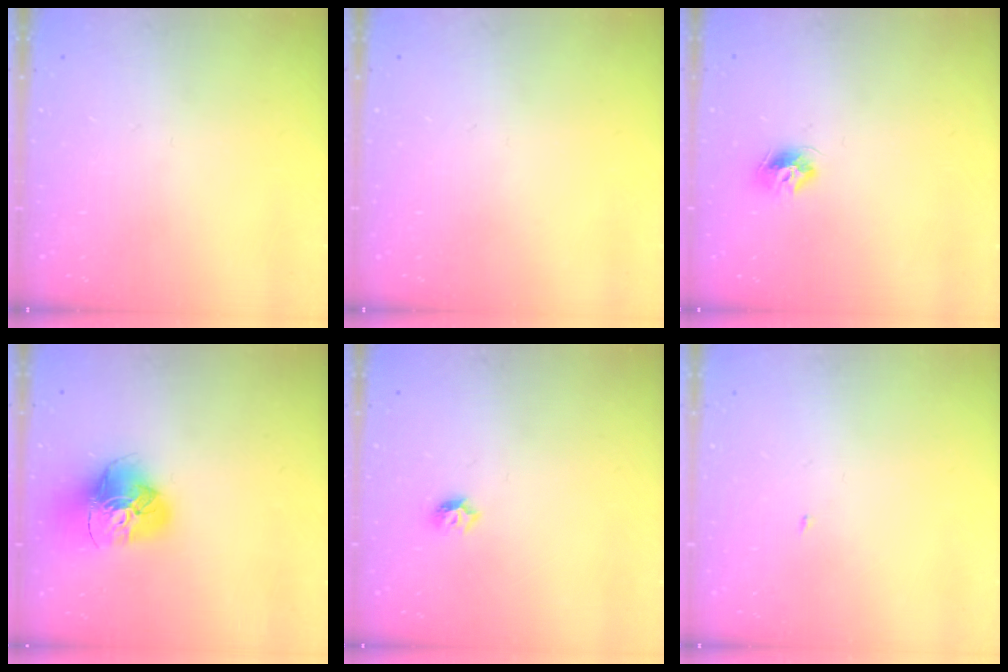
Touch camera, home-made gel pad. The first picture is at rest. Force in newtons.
{"total": 0.0}
{"total": 8.4, "press": 8.3, "slide": 0.7}
{"total": 15.5, "press": 15.4, "slide": 1.7}
{"total": 4.7, "press": 4.7, "slide": 0.7}
{"total": 1.8, "press": 1.8, "slide": 0.2}